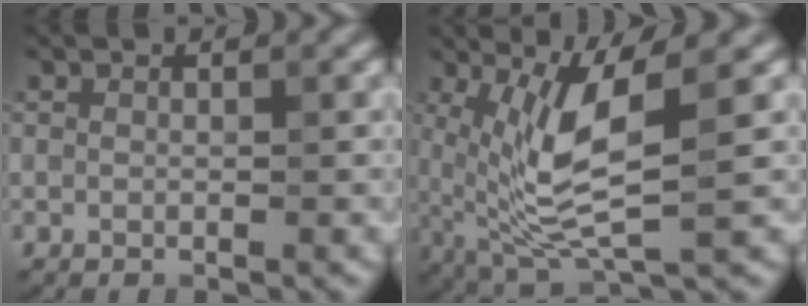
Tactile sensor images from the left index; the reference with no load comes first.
{"total": 7.2, "force": [1.0, 2.0, 6.8], "torque": [-0.140, -0.013, 0.027]}